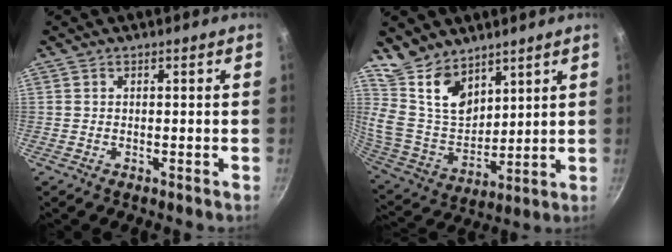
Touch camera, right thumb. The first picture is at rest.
{"total": 13.4, "force": [9.6, 7.5, 5.7], "torque": [-0.077, -0.073, 0.198]}